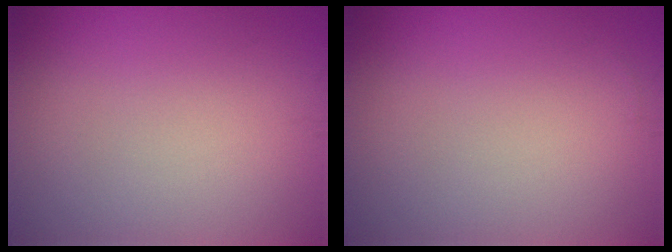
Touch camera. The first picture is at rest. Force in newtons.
{"total": 0.0}